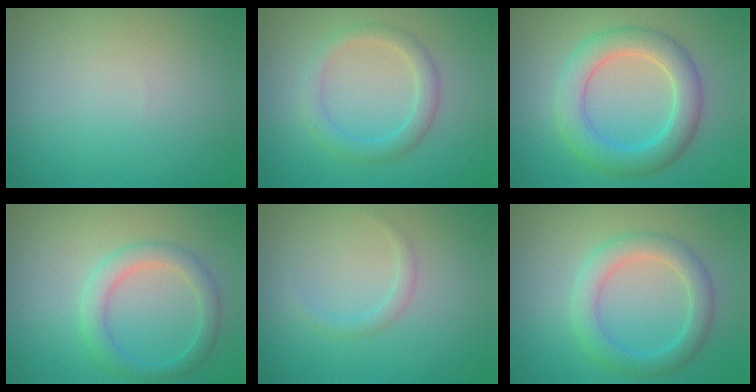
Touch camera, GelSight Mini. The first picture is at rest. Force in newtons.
{"total": 2.5, "press": 2.5, "slide": 0.2}
{"total": 5.0, "press": 5.0, "slide": 0.3}
{"total": 2.7, "press": 2.7, "slide": 0.1}
{"total": 1.0, "press": 1.0, "slide": 0.0}
{"total": 3.5, "press": 3.5, "slide": 0.2}